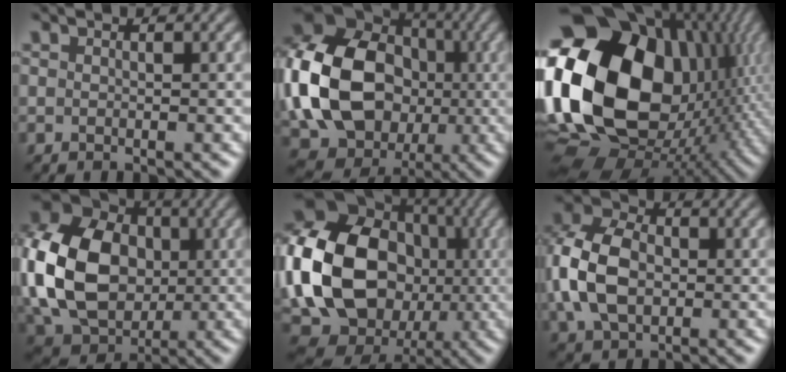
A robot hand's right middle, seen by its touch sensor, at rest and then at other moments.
{"total": 16.2, "force": [-0.9, 13.0, 9.5], "torque": [-0.219, 0.006, -0.027]}
{"total": 21.9, "force": [1.9, 16.0, 14.9], "torque": [-0.323, -0.006, 0.058]}
{"total": 15.1, "force": [0.0, 11.8, 9.4], "torque": [-0.222, 0.009, 0.006]}
{"total": 17.8, "force": [-1.2, 14.1, 10.7], "torque": [-0.234, 0.000, -0.024]}
{"total": 8.3, "force": [-0.1, 6.0, 5.7], "torque": [-0.140, 0.012, -0.011]}